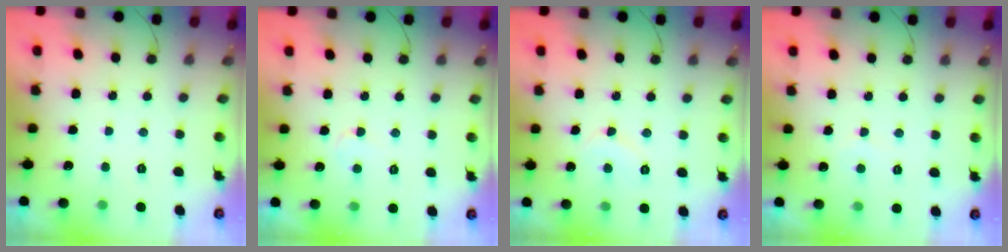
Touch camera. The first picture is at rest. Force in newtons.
{"total": 3.3, "press": 3.2, "slide": 0.3}
{"total": 6.7, "press": 6.7, "slide": 0.5}
{"total": 3.6, "press": 3.6, "slide": 0.3}